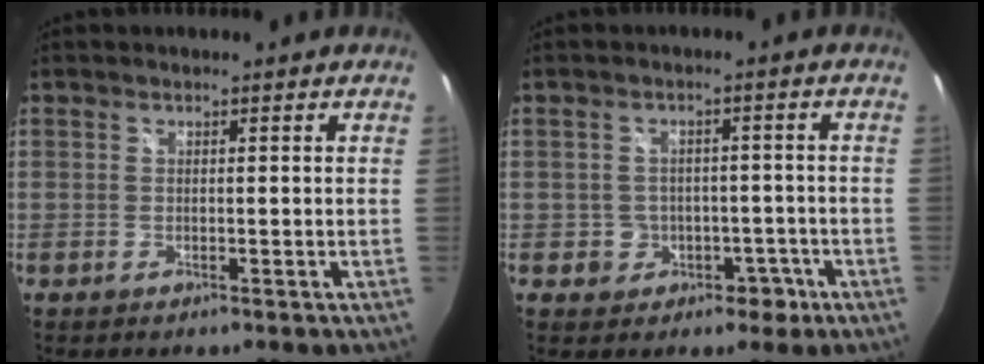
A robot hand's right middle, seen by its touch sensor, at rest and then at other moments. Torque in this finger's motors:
{"motor_torque": [0.19, -0.09, 0.01, 0.00]}